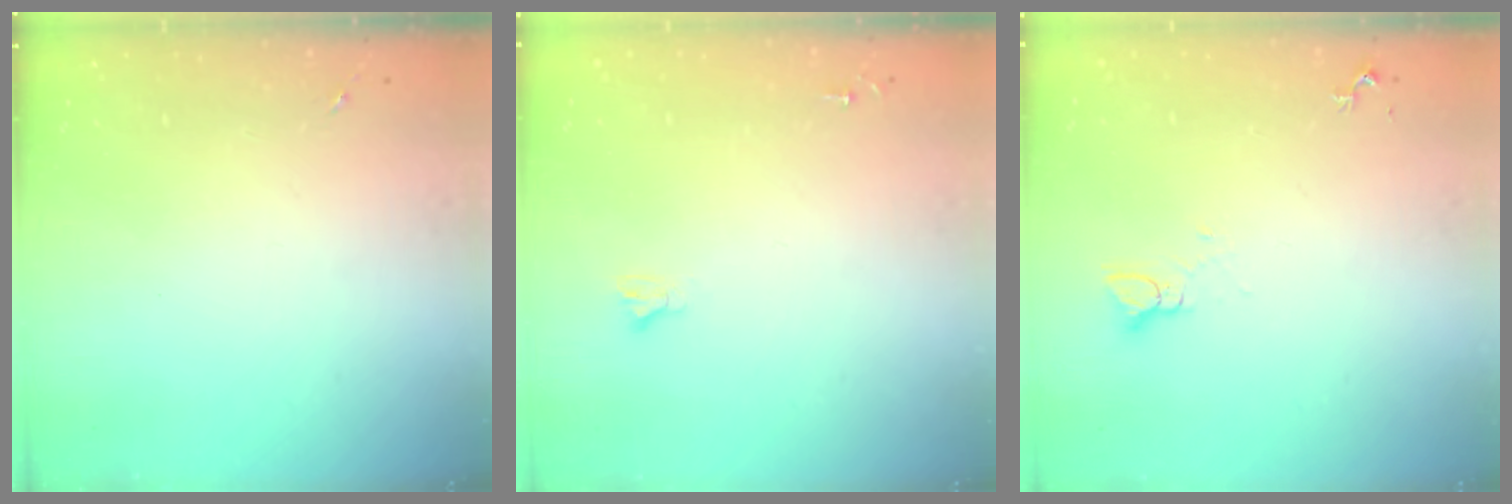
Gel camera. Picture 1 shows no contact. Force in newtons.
{"total": 2.4, "press": 2.4, "slide": 0.2}
{"total": 2.8, "press": 2.8, "slide": 0.1}